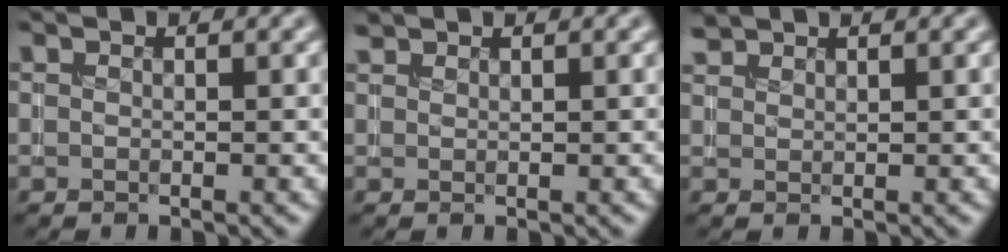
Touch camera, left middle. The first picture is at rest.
{"total": 0.8, "force": [0.8, 0.2, 0.1], "torque": [-0.003, 0.003, 0.021]}
{"total": 1.3, "force": [1.3, 0.3, 0.2], "torque": [-0.005, 0.005, 0.032]}